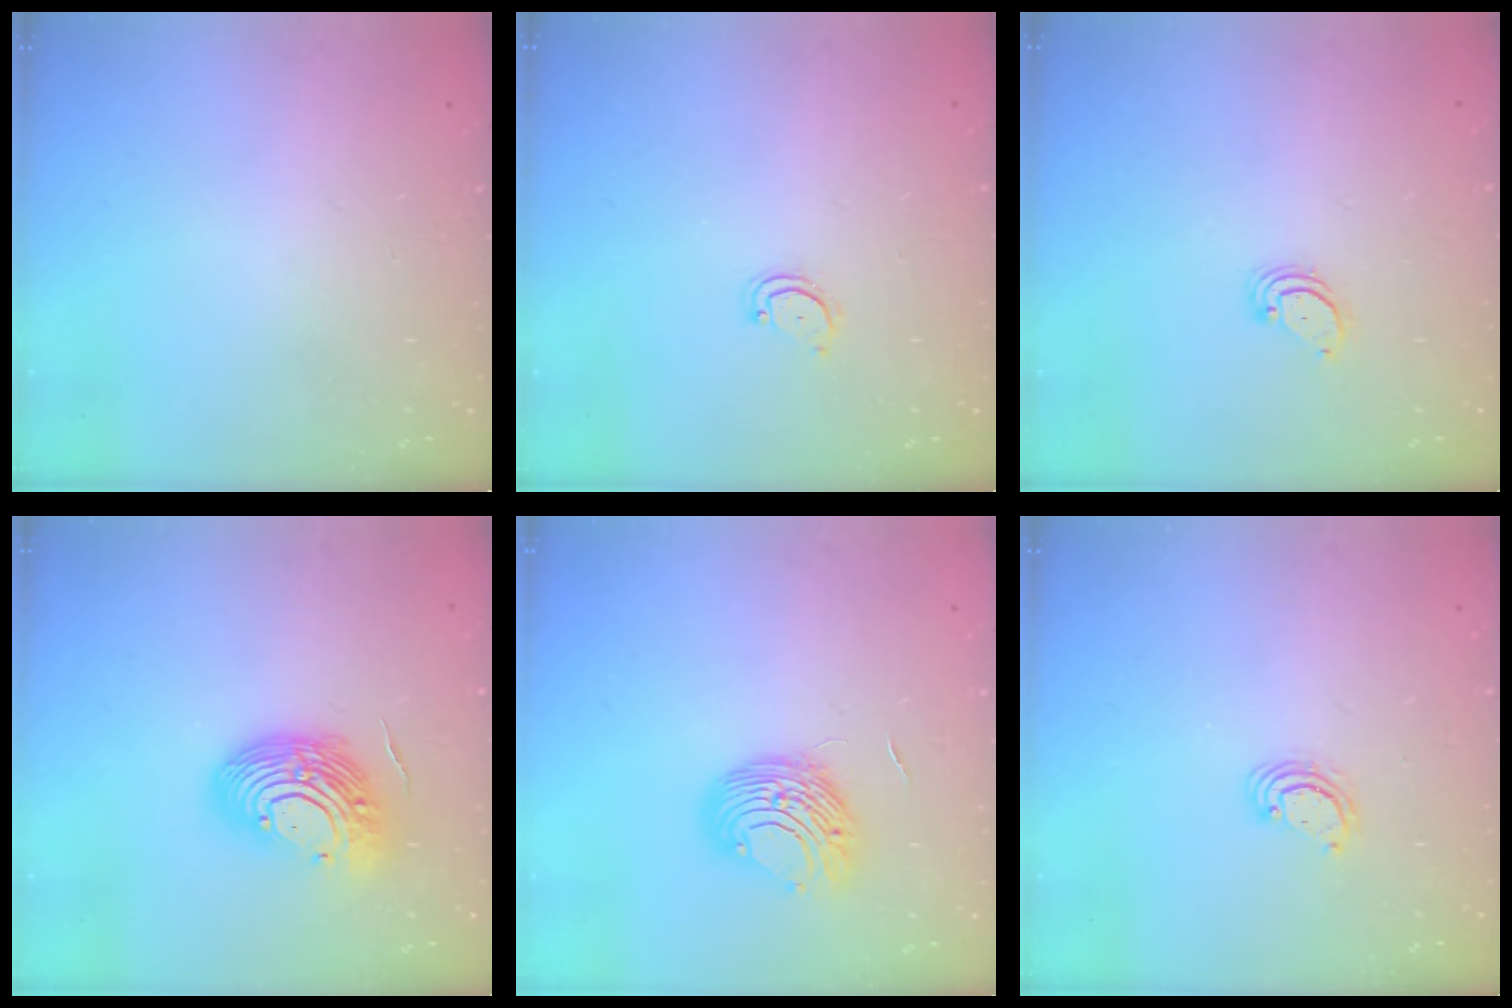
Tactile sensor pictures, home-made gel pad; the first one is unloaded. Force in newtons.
{"total": 2.8, "press": 2.8, "slide": 0.3}
{"total": 2.2, "press": 2.2, "slide": 0.3}
{"total": 14.4, "press": 14.2, "slide": 2.4}
{"total": 9.4, "press": 9.3, "slide": 1.0}
{"total": 3.1, "press": 3.1, "slide": 0.3}